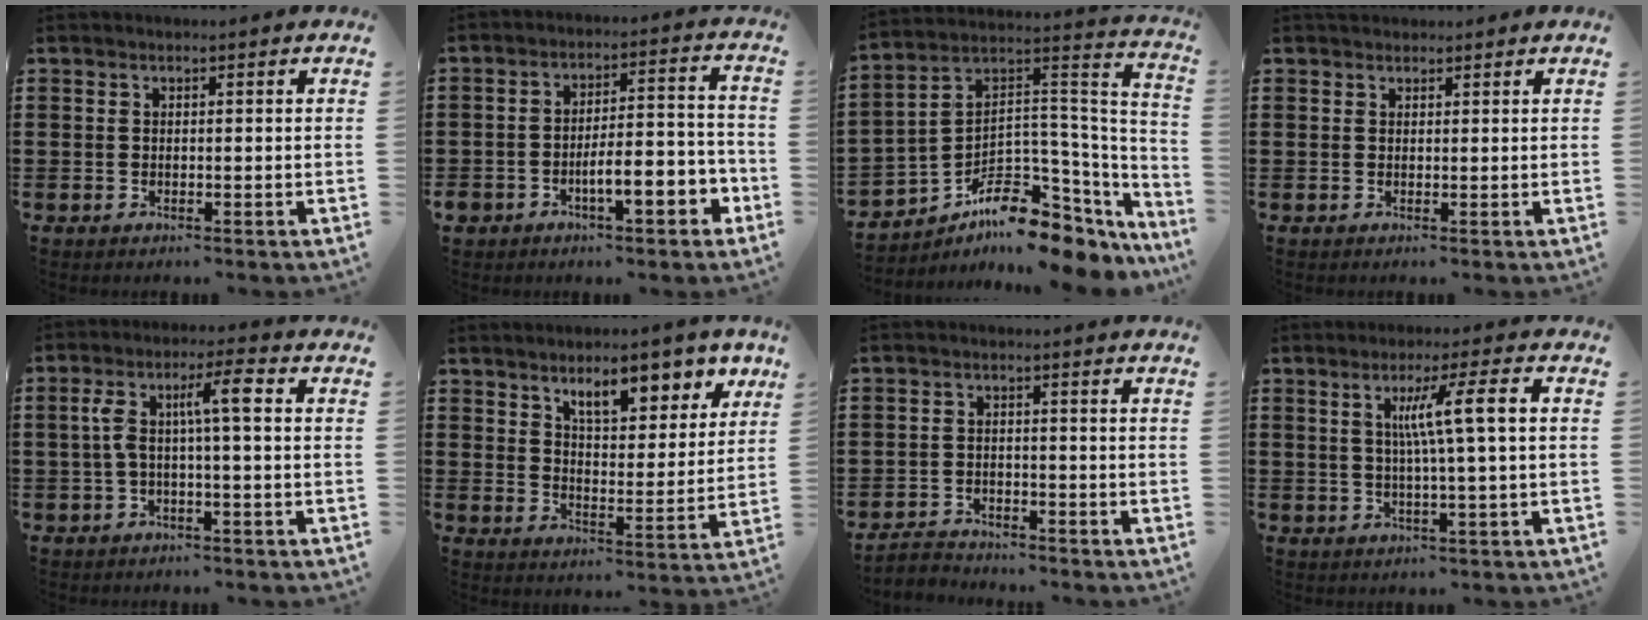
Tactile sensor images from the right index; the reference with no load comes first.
{"total": 7.8, "force": [-4.0, 3.4, 5.8], "torque": [-0.093, 0.007, -0.072]}
{"total": 8.5, "force": [-5.4, 4.4, 4.8], "torque": [-0.093, -0.015, -0.102]}
{"total": 1.2, "force": [1.0, 0.5, -0.3], "torque": [0.004, 0.003, 0.020]}
{"total": 7.2, "force": [0.5, 1.5, 7.0], "torque": [-0.148, 0.006, -0.001]}
{"total": 8.2, "force": [6.0, 2.5, 5.0], "torque": [-0.077, -0.019, 0.097]}
{"total": 2.3, "force": [-2.3, 0.5, -0.1], "torque": [-0.007, 0.002, -0.050]}
{"total": 7.3, "force": [0.9, -0.3, 7.3], "torque": [-0.136, 0.002, 0.005]}